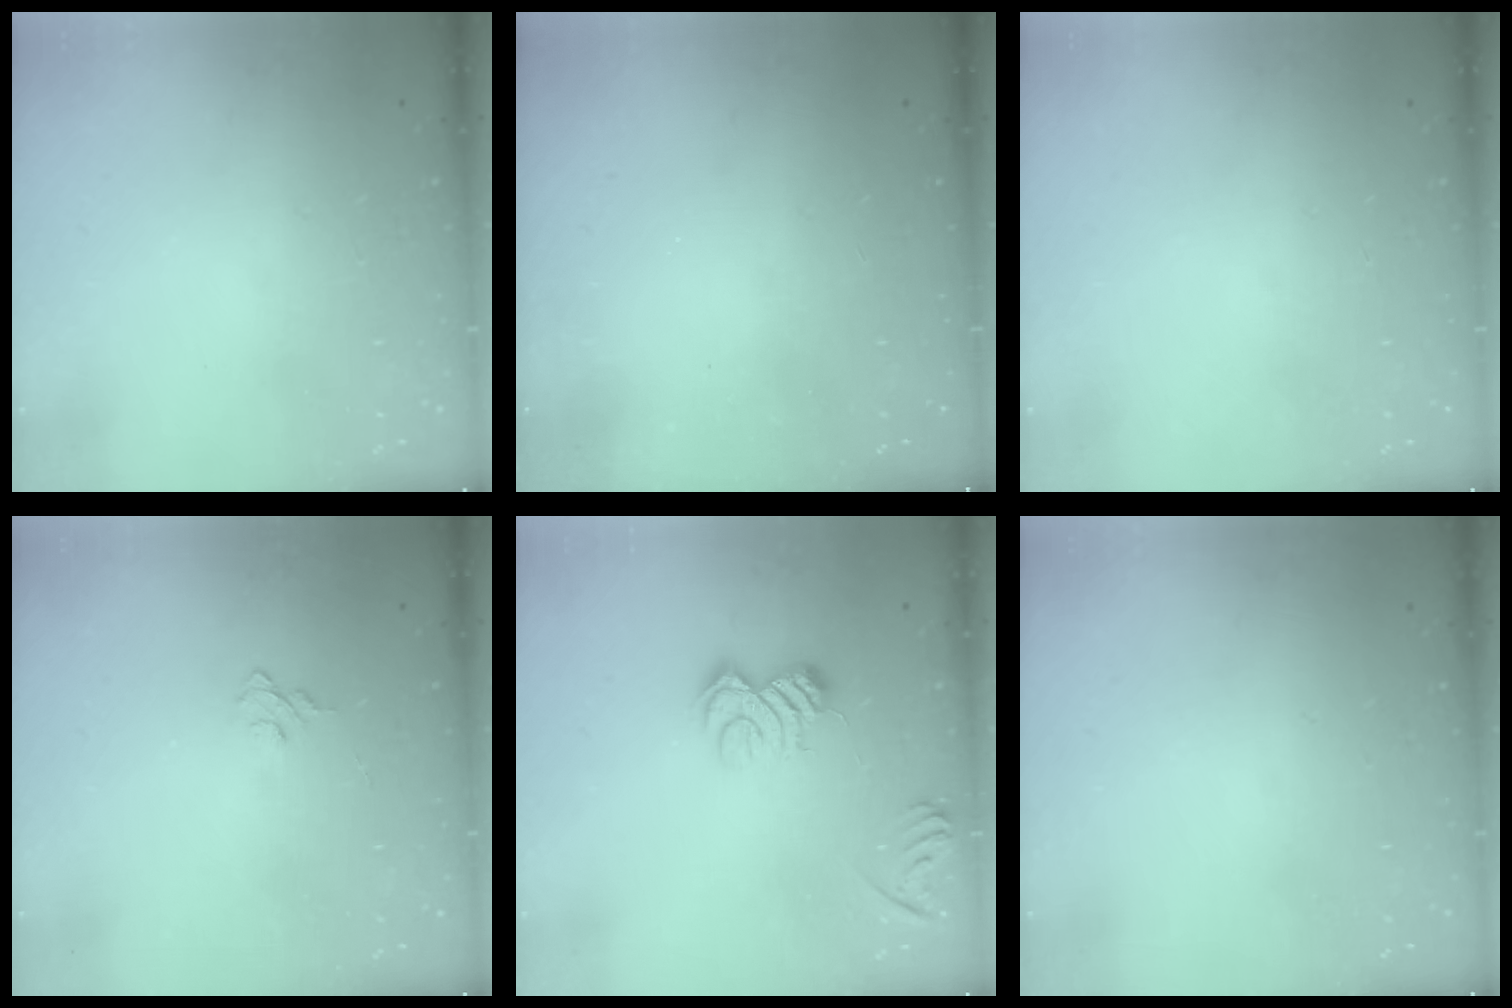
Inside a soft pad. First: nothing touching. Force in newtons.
{"total": 2.5, "press": 2.4, "slide": 0.8}
{"total": 0.0}
{"total": 3.9, "press": 3.9, "slide": 0.3}
{"total": 9.9, "press": 9.9, "slide": 0.5}
{"total": 0.0}